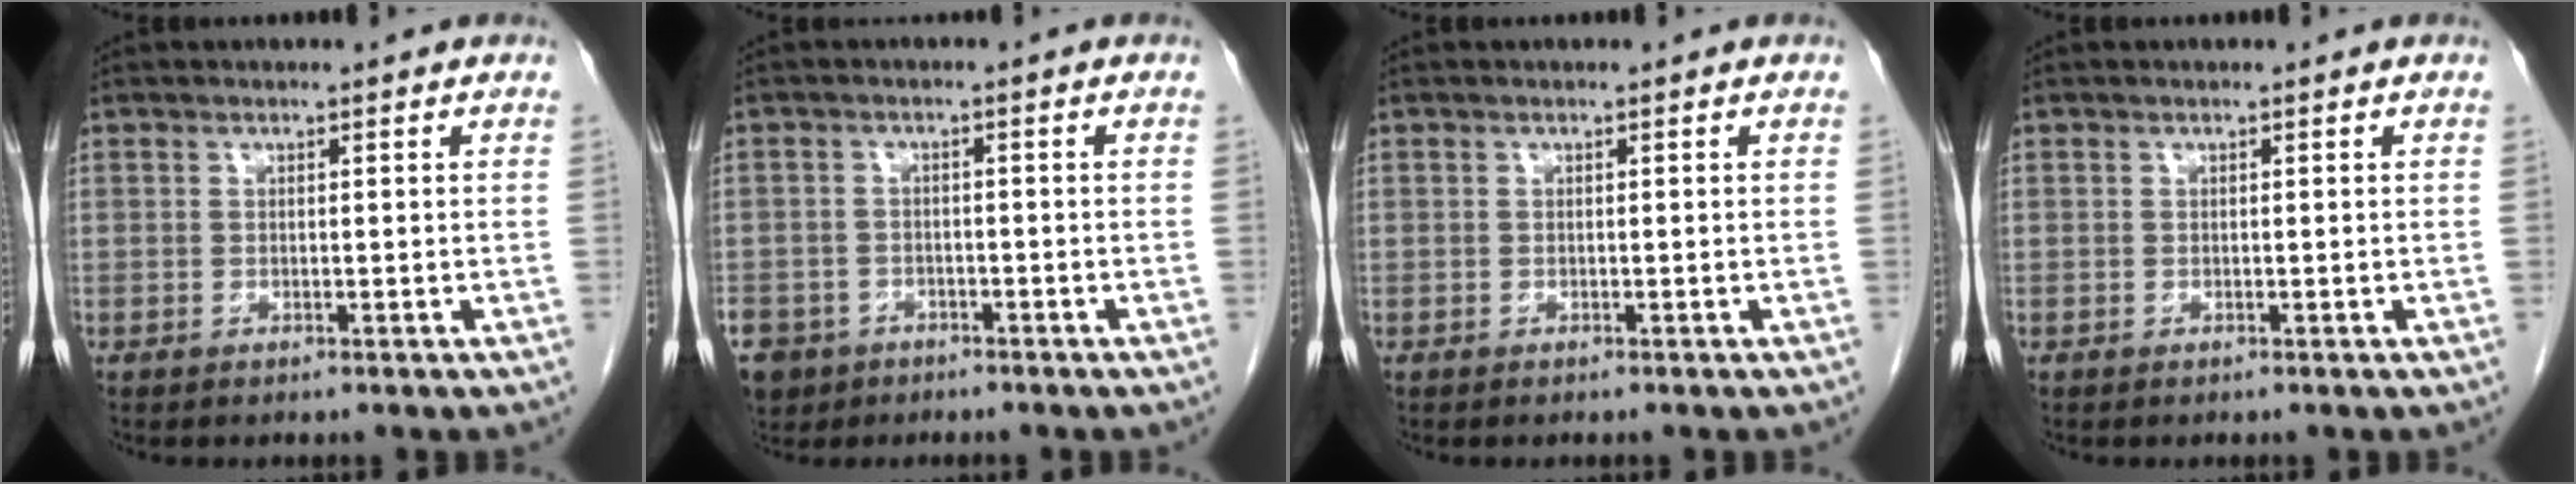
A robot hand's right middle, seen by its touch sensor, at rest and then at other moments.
{"total": 9.7, "force": [-5.6, 7.5, 2.7], "torque": [-0.084, -0.003, -0.089]}
{"total": 0.0}
{"total": 0.0}